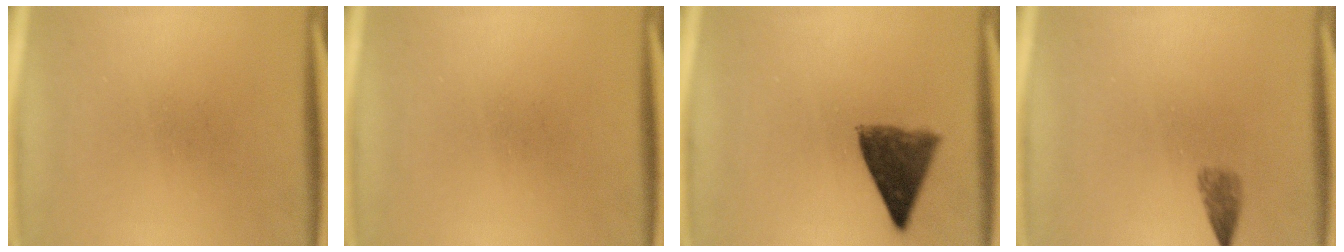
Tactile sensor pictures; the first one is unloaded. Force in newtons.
{"total": 0.0}
{"total": 8.0}
{"total": 1.8}